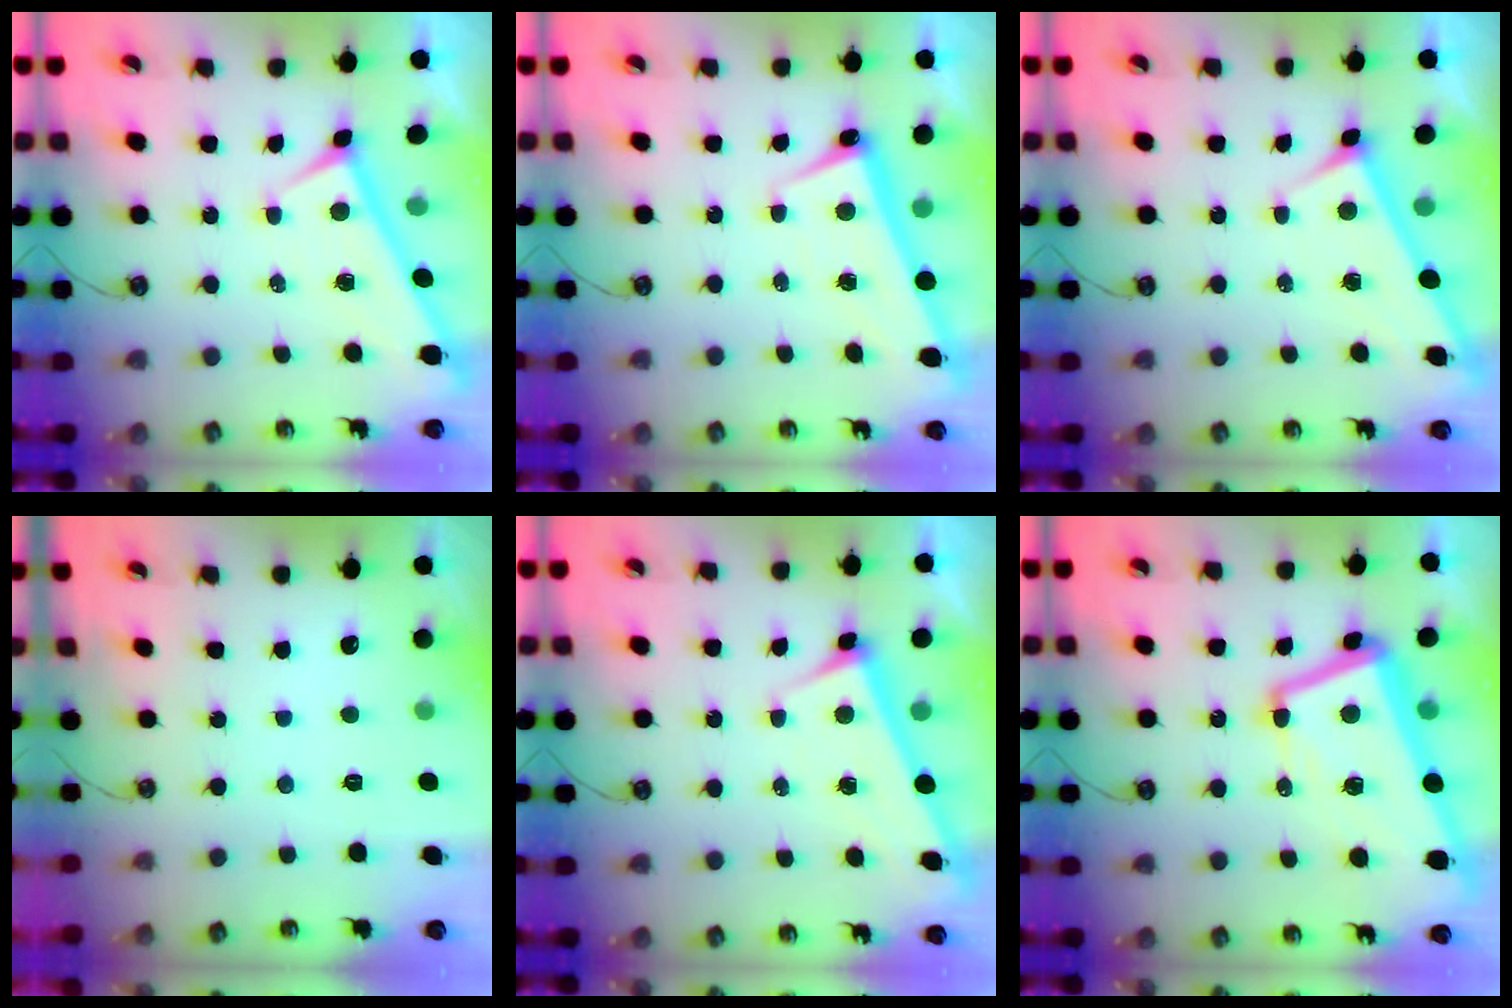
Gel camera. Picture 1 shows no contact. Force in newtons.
{"total": 2.6, "press": 2.5, "slide": 0.6}
{"total": 3.0, "press": 3.0, "slide": 0.2}
{"total": 0.0}
{"total": 2.8, "press": 2.8, "slide": 0.2}
{"total": 12.6, "press": 12.4, "slide": 2.4}